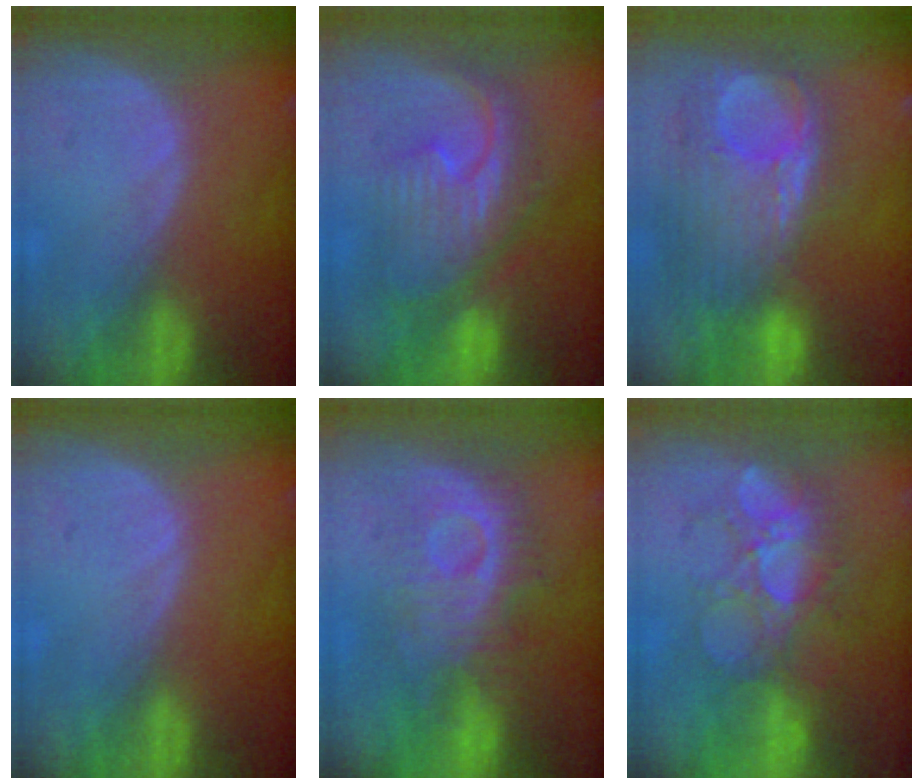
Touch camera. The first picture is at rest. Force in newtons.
{"total": 9.0, "press": 8.9, "slide": 0.5}
{"total": 12.2, "press": 10.4, "slide": 6.3}
{"total": 0.0}
{"total": 8.9, "press": 8.9, "slide": 0.6}
{"total": 7.7, "press": 7.6, "slide": 1.4}